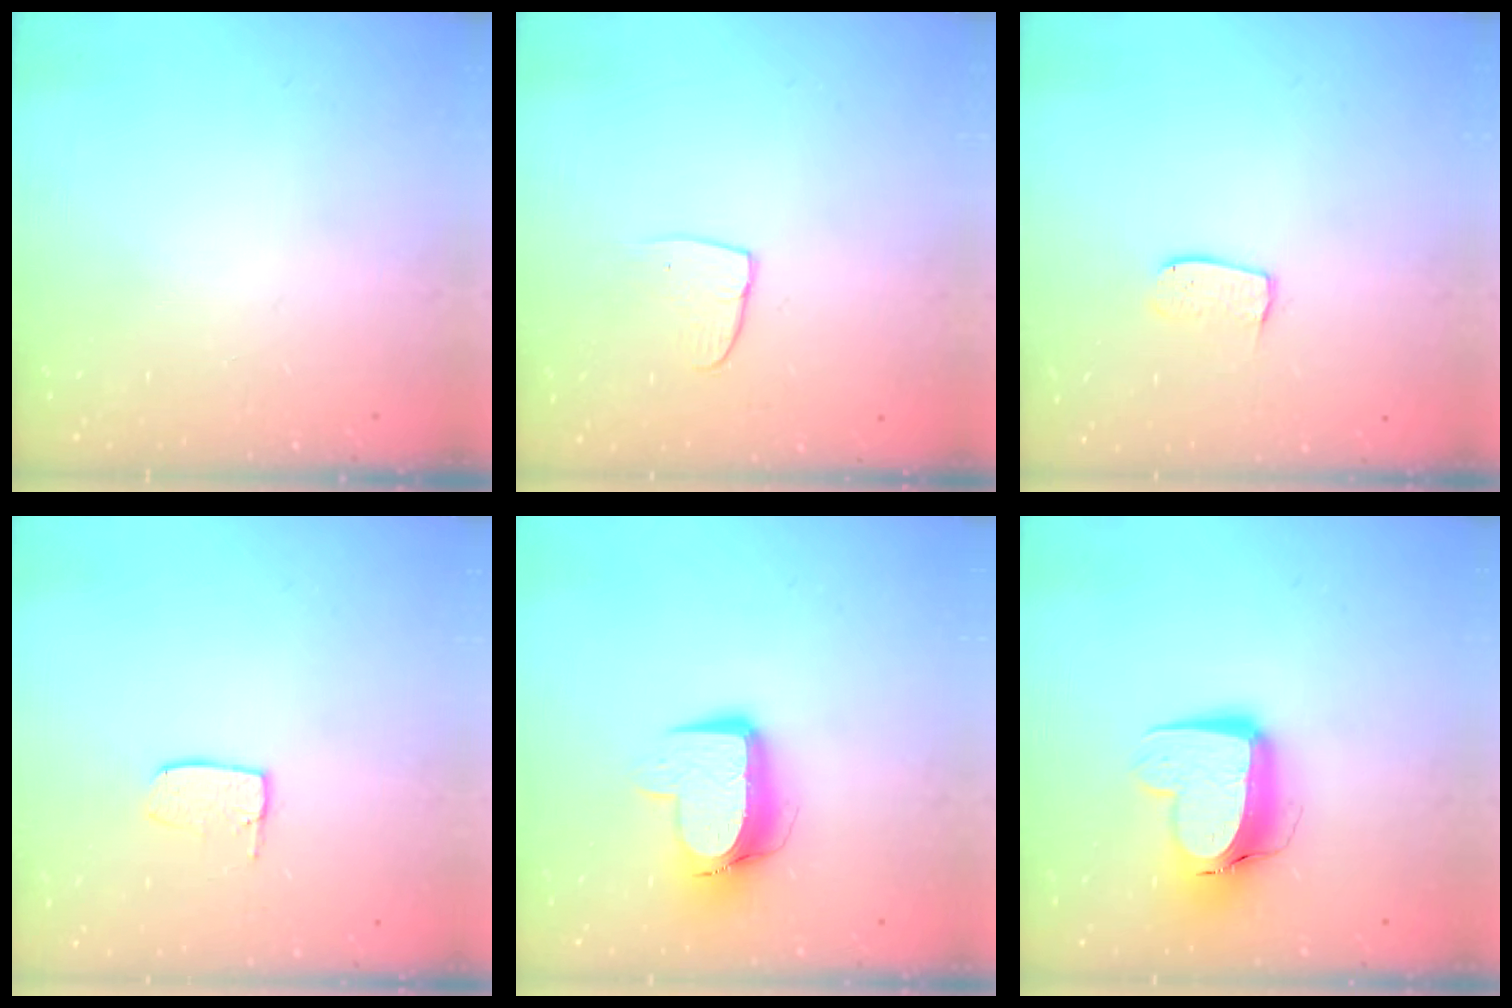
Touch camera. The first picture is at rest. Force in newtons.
{"total": 4.3, "press": 4.3, "slide": 0.3}
{"total": 5.5, "press": 5.5, "slide": 0.4}
{"total": 5.8, "press": 5.8, "slide": 0.4}
{"total": 10.7, "press": 10.7, "slide": 1.0}
{"total": 12.0, "press": 12.0, "slide": 1.2}